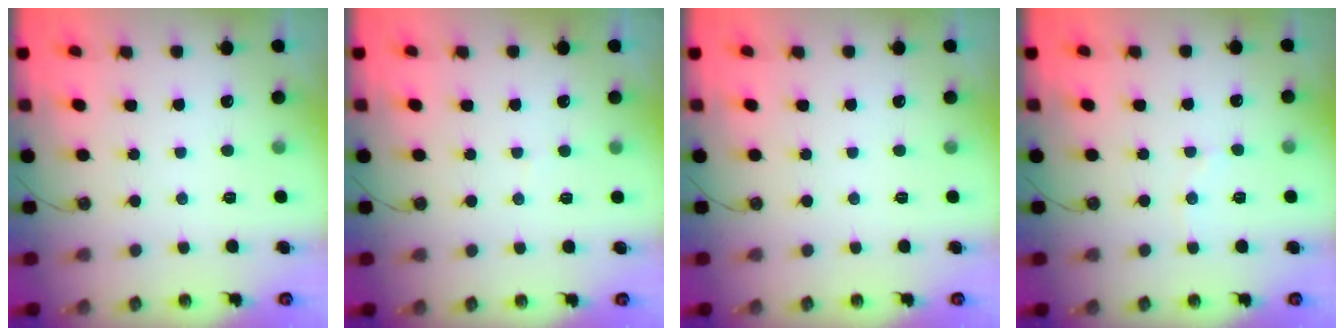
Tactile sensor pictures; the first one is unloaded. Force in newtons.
{"total": 2.5, "press": 2.5, "slide": 0.2}
{"total": 0.0}
{"total": 5.5, "press": 5.5, "slide": 0.6}